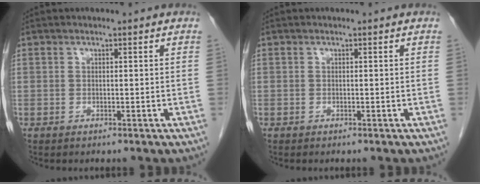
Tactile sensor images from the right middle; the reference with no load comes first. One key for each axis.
{"total": 0.0}